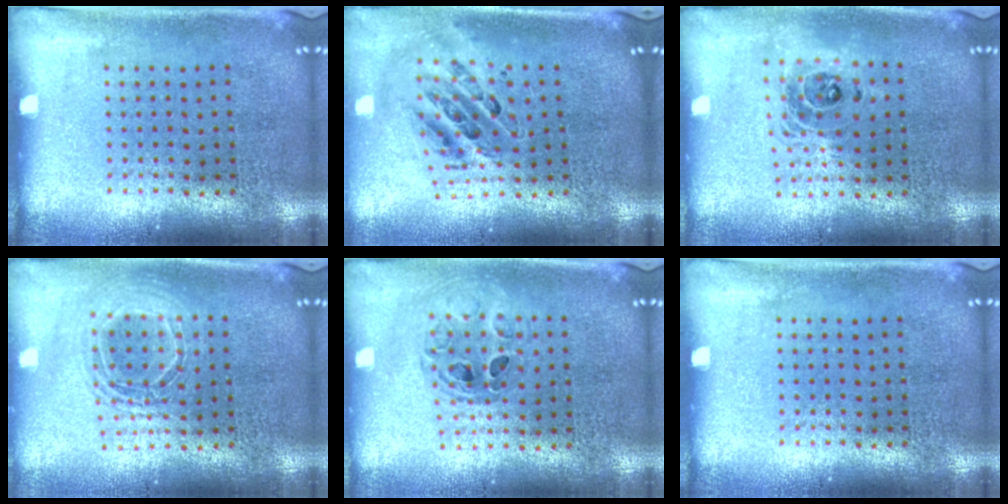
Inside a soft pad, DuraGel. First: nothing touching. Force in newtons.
{"total": 1.4, "press": 1.2, "slide": 0.6}
{"total": 1.5, "press": 1.3, "slide": 0.9}
{"total": 1.6, "press": 1.3, "slide": 0.8}
{"total": 0.8, "press": 0.7, "slide": 0.2}
{"total": 0.0}